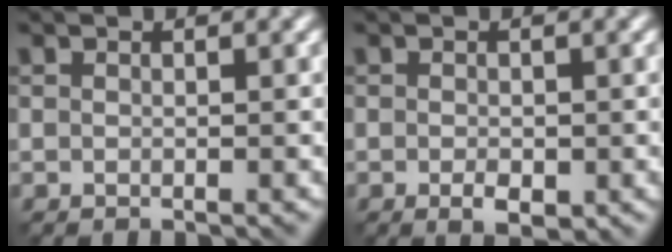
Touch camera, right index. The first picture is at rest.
{"total": 1.7, "force": [-0.5, 1.0, 1.3], "torque": [-0.022, -0.004, -0.005]}